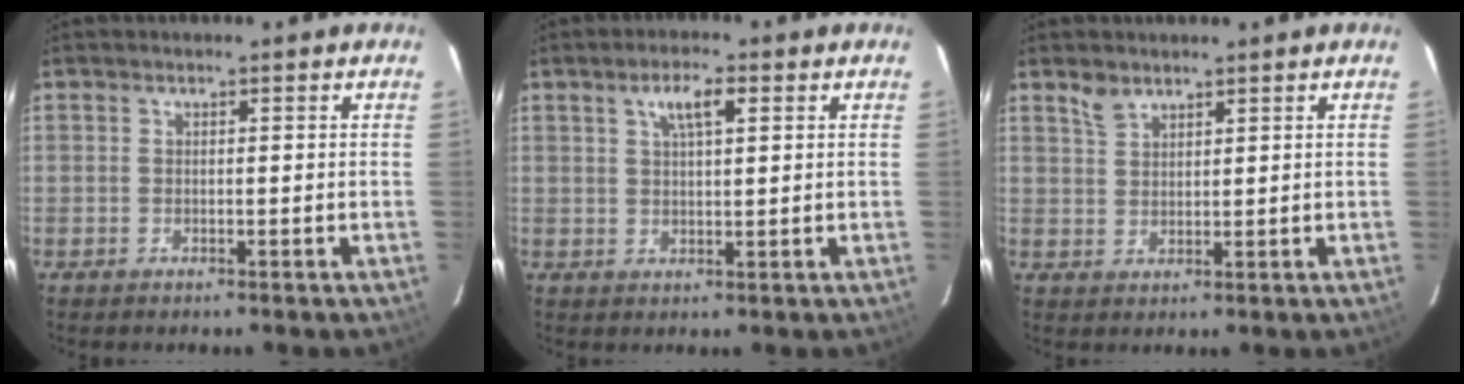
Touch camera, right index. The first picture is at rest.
{"total": 4.6, "force": [2.1, 1.4, 3.9], "torque": [-0.070, 0.009, 0.037]}
{"total": 2.9, "force": [2.3, 1.4, 1.1], "torque": [-0.021, 0.003, 0.047]}